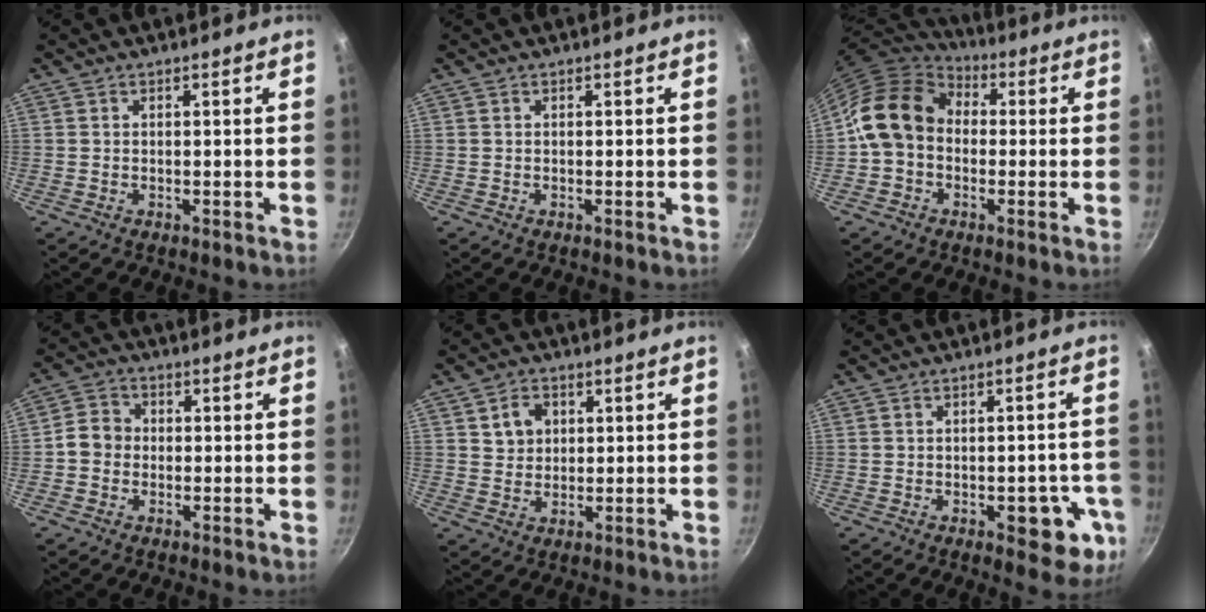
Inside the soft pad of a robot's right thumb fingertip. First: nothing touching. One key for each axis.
{"total": 0.0}
{"total": 13.4, "fx": 0.3, "fy": 10.7, "fz": 8.2, "tx": -0.118, "ty": 0.033, "tz": -0.014}
{"total": 4.9, "fx": -0.6, "fy": 4.3, "fz": 2.3, "tx": -0.020, "ty": 0.012, "tz": -0.026}
{"total": 4.9, "fx": 1.6, "fy": 4.0, "fz": 2.3, "tx": -0.018, "ty": 0.003, "tz": 0.029}
{"total": 9.1, "fx": -2.8, "fy": 4.4, "fz": 7.5, "tx": -0.052, "ty": 0.006, "tz": -0.031}